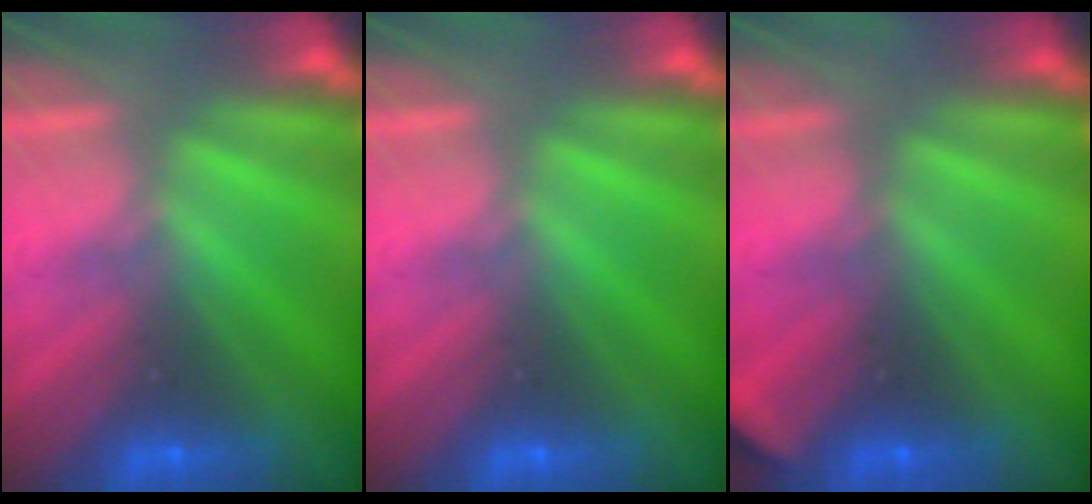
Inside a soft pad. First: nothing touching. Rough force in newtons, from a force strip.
{"total": 0.0}
{"total": 2.1}